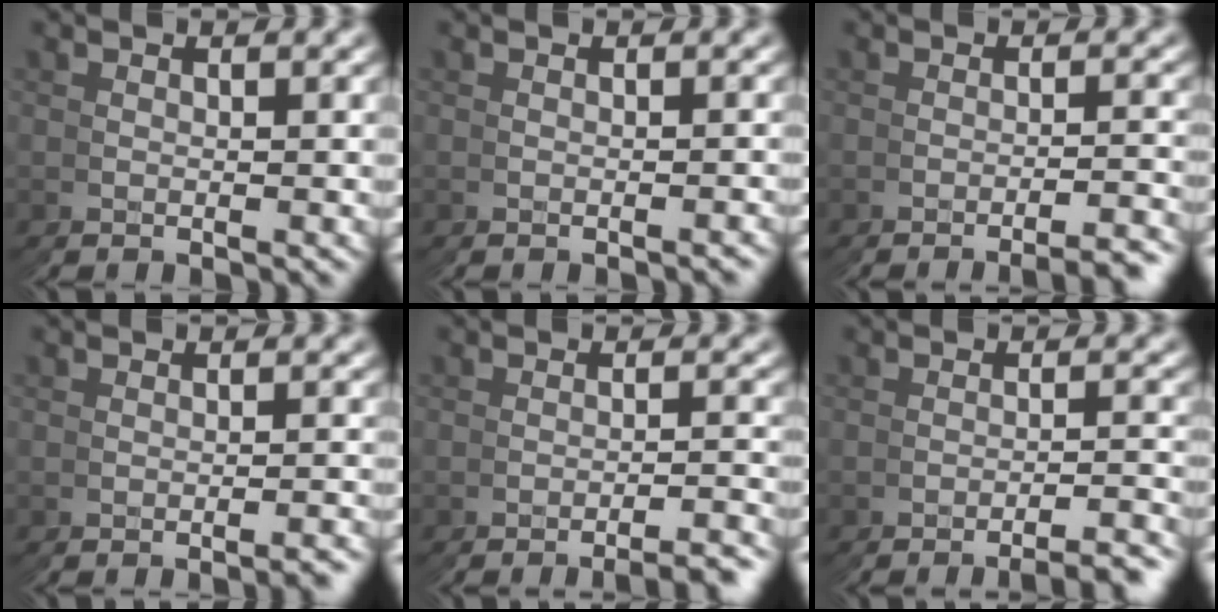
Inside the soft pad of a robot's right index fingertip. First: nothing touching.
{"total": 0.7, "force": [-0.3, -0.6, -0.3], "torque": [0.003, 0.004, -0.006]}
{"total": 2.8, "force": [-2.4, -1.4, -0.1], "torque": [0.003, 0.013, -0.044]}
{"total": 1.6, "force": [-0.7, -1.3, -0.6], "torque": [0.007, 0.011, -0.016]}
{"total": 3.2, "force": [-2.8, -1.4, 0.1], "torque": [0.004, 0.012, -0.050]}
{"total": 3.4, "force": [-3.1, -1.4, 0.2], "torque": [0.005, 0.013, -0.055]}